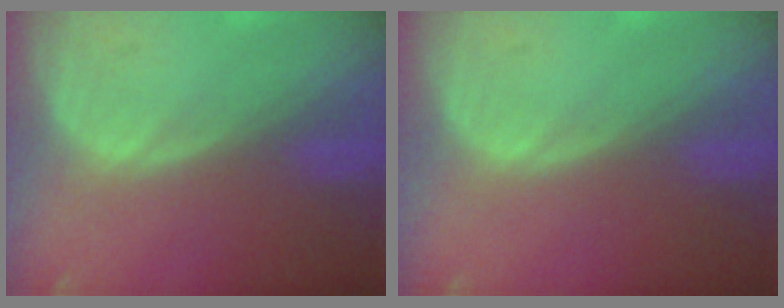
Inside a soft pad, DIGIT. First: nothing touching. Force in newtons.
{"total": 0.0}